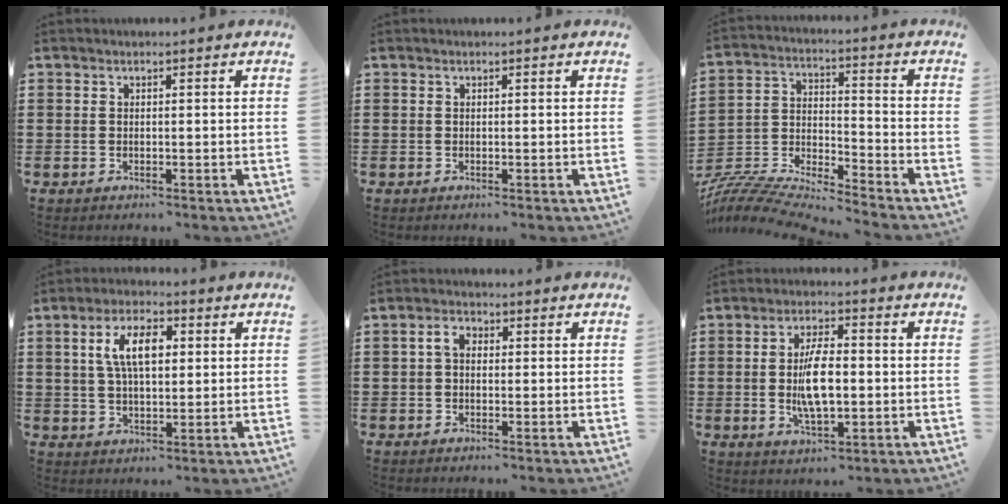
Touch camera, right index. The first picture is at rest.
{"total": 0.0}
{"total": 9.6, "force": [-9.2, 0.8, 2.7], "torque": [-0.058, 0.006, -0.187]}
{"total": 7.1, "force": [1.8, 3.3, 6.0], "torque": [-0.127, 0.014, 0.028]}
{"total": 2.7, "force": [0.2, 1.8, 2.0], "torque": [-0.043, 0.011, 0.001]}
{"total": 7.9, "force": [-0.6, 3.2, 7.2], "torque": [-0.140, -0.003, -0.017]}